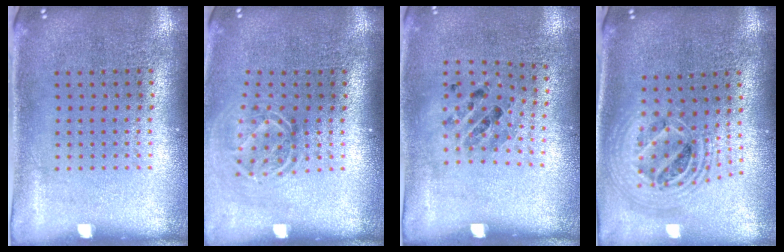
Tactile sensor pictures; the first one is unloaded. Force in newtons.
{"total": 1.6, "press": 1.1, "slide": 1.2}
{"total": 0.9, "press": 0.8, "slide": 0.5}
{"total": 2.2, "press": 1.7, "slide": 1.4}